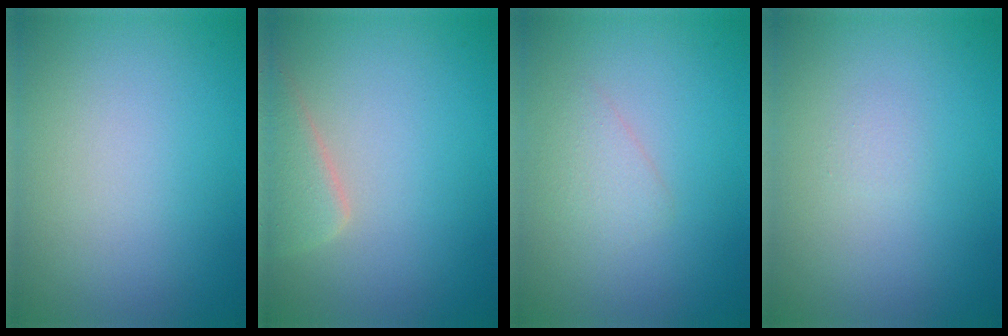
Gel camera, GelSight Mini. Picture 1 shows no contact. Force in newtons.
{"total": 3.3, "press": 3.3, "slide": 0.2}
{"total": 1.5, "press": 1.5, "slide": 0.0}
{"total": 0.5, "press": 0.5, "slide": 0.1}